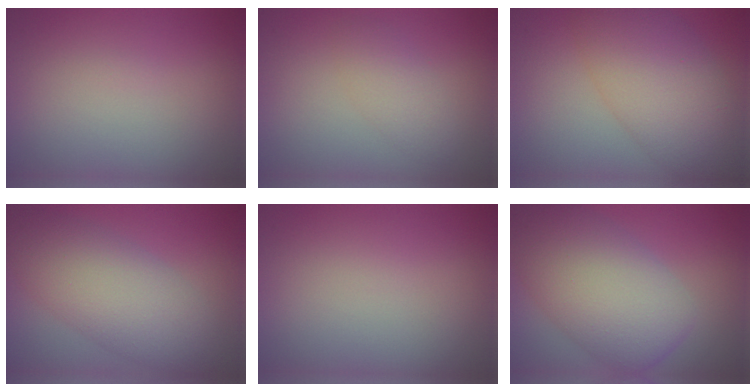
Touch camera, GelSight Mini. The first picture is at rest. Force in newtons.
{"total": 2.3, "press": 2.3, "slide": 0.0}
{"total": 8.0, "press": 8.0, "slide": 0.2}
{"total": 7.2, "press": 7.2, "slide": 0.1}
{"total": 0.0}
{"total": 9.5, "press": 9.5, "slide": 0.4}